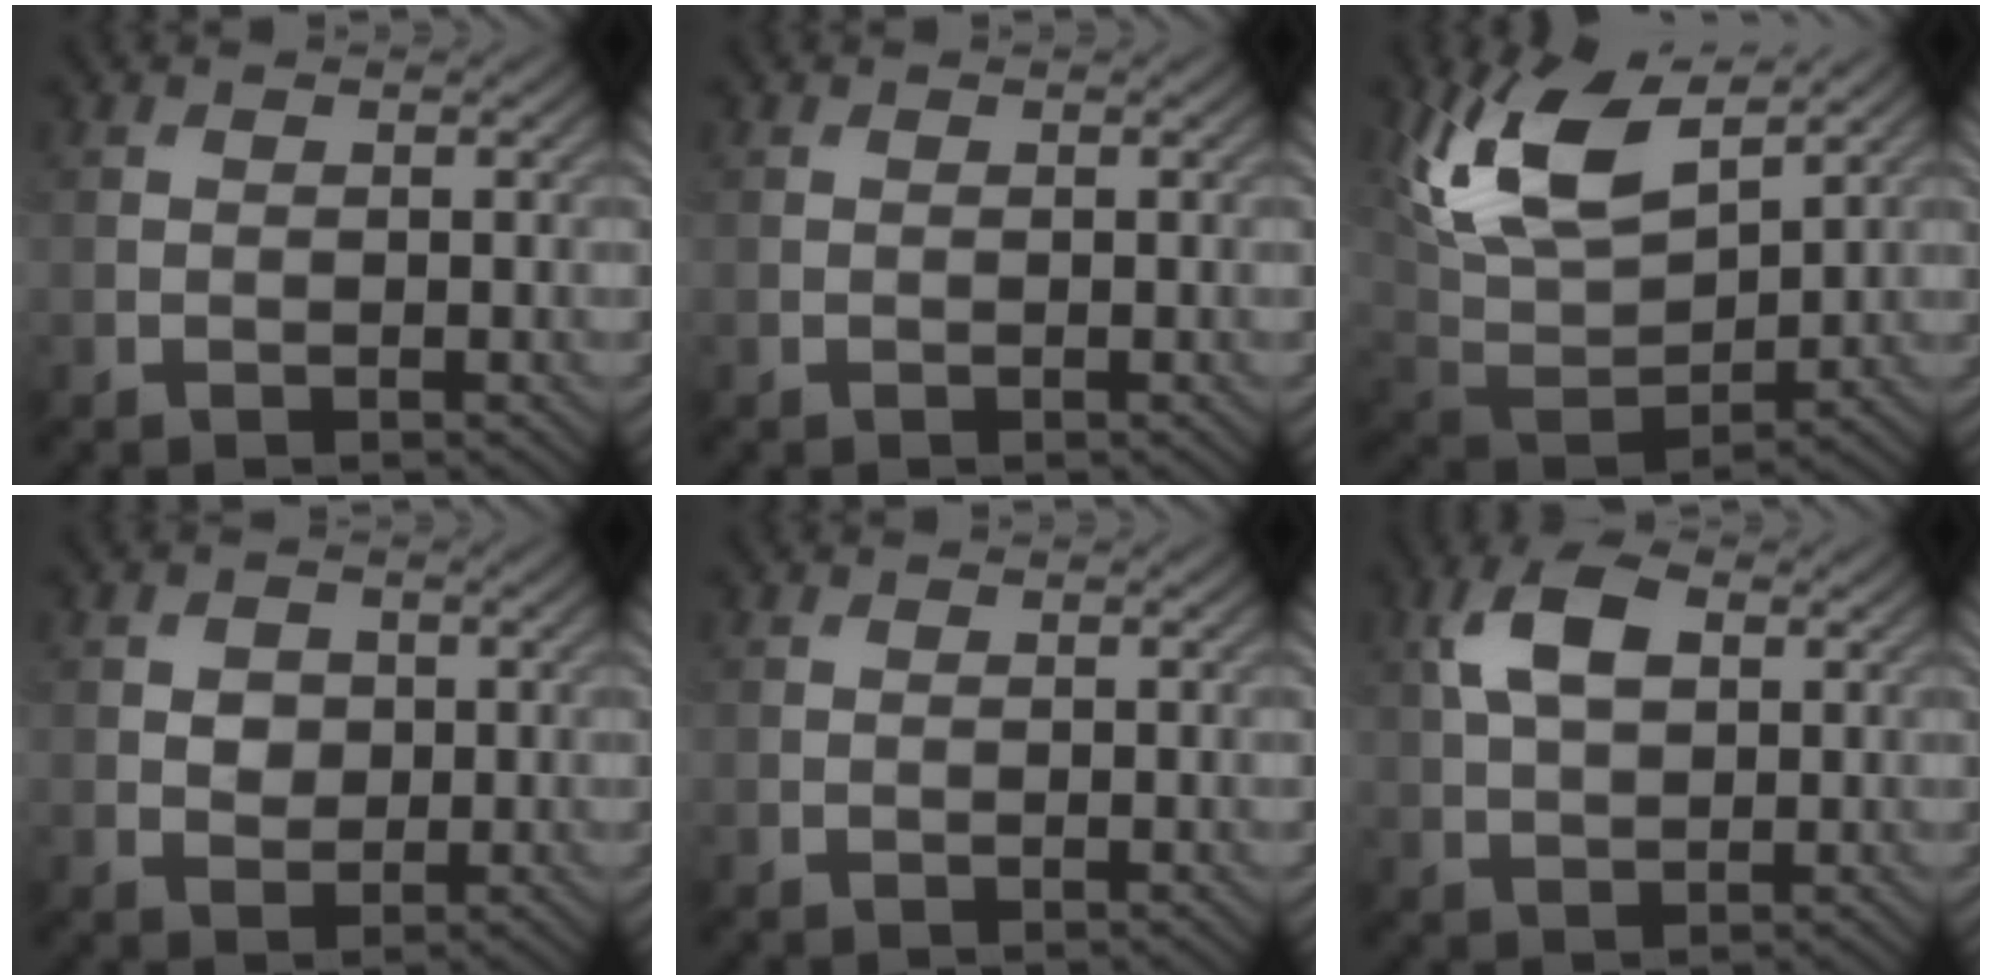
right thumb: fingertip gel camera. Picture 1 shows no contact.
{"total": 0.0}
{"total": 14.0, "force": [7.4, 6.3, 10.0], "torque": [-0.233, 0.012, 0.142]}
{"total": 2.3, "force": [0.3, 2.0, 1.1], "torque": [-0.026, -0.003, 0.000]}
{"total": 0.0}
{"total": 6.5, "force": [1.9, 3.6, 5.0], "torque": [-0.111, 0.010, 0.030]}